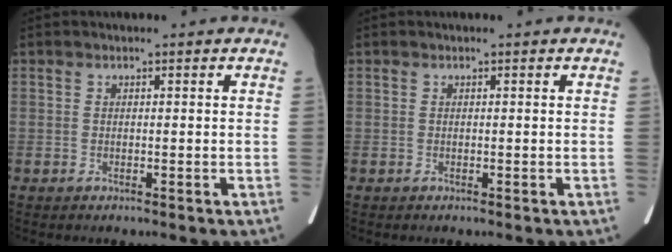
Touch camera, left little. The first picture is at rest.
{"total": 0.0}